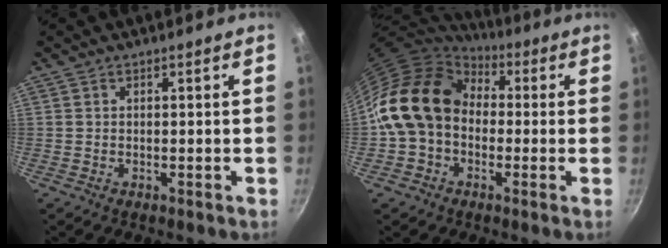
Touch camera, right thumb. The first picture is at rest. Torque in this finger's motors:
{"motor_torque": [2.48, 2.53, 1.13, -0.87, 0.25]}